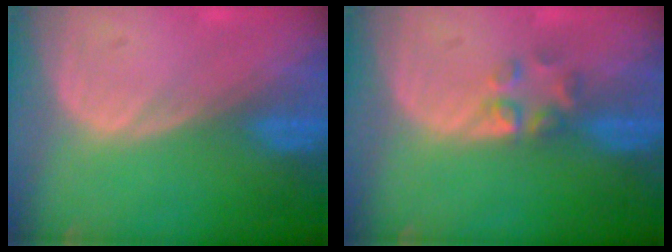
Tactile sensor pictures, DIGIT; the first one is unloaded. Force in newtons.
{"total": 2.6, "press": 2.6, "slide": 0.2}